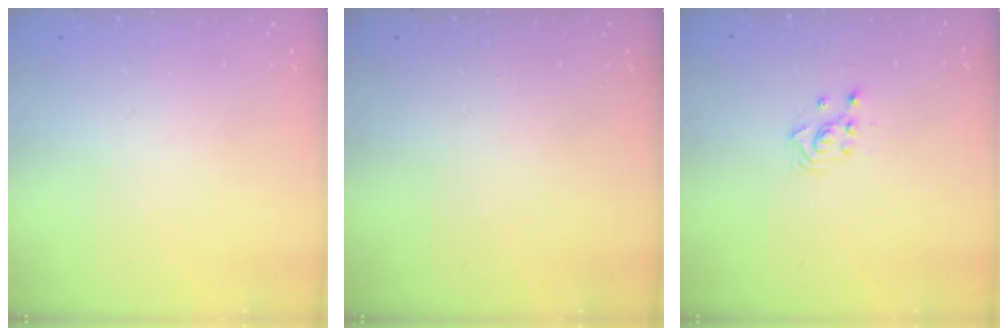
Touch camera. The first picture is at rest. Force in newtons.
{"total": 0.0}
{"total": 2.5, "press": 2.5, "slide": 0.3}